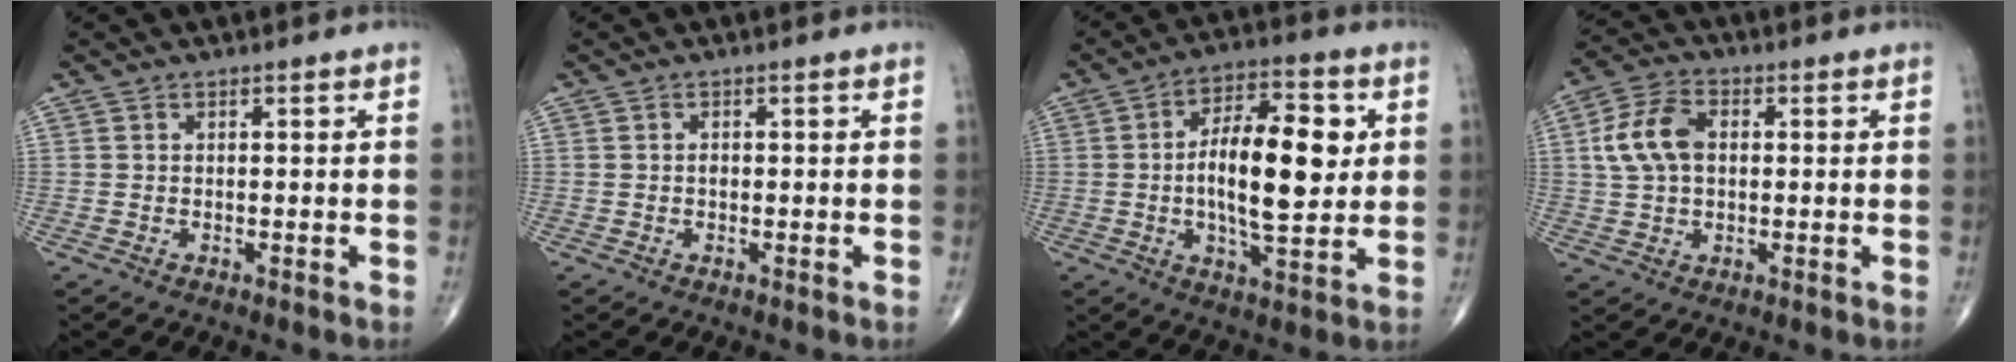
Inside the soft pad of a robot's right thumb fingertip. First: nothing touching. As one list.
[{"total": 1.8, "force": [-0.2, 1.1, 1.3], "torque": [-0.020, 0.003, -0.005]}, {"total": 15.9, "force": [1.4, 6.5, 14.4], "torque": [-0.220, 0.003, 0.021]}, {"total": 9.0, "force": [1.2, 5.8, 6.8], "torque": [-0.134, 0.018, 0.022]}]